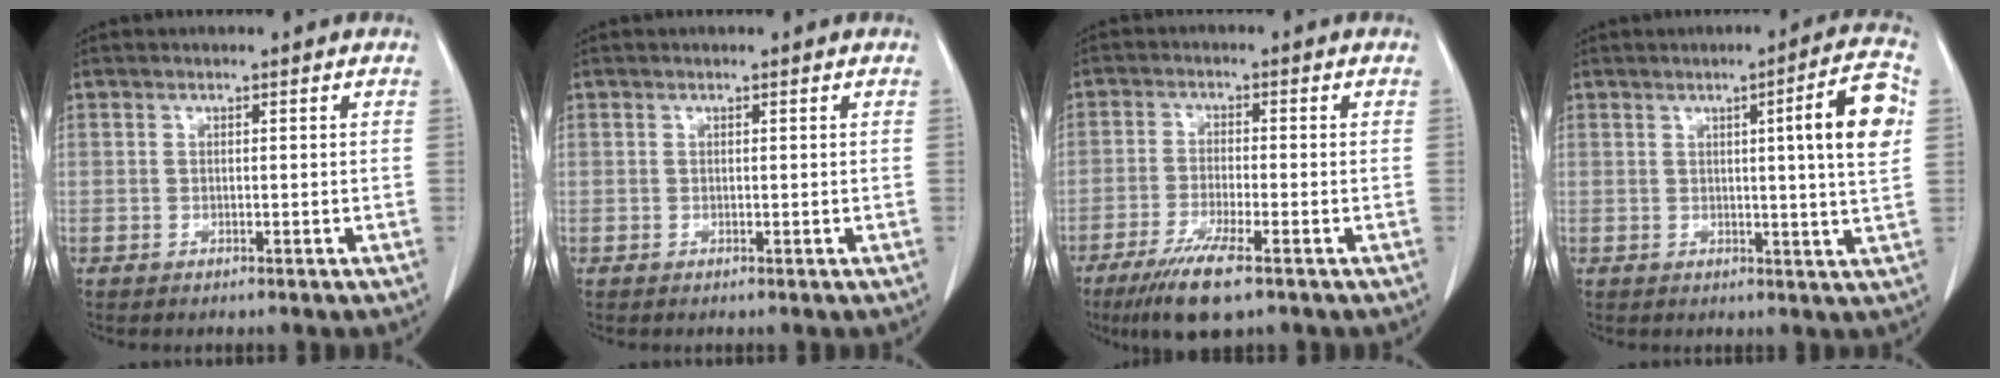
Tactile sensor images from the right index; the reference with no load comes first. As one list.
[{"total": 0.0}, {"total": 8.1, "force": [-5.2, 1.0, 6.1], "torque": [-0.113, -0.019, -0.091]}, {"total": 8.7, "force": [1.9, -0.4, 8.5], "torque": [-0.110, 0.003, 0.019]}]